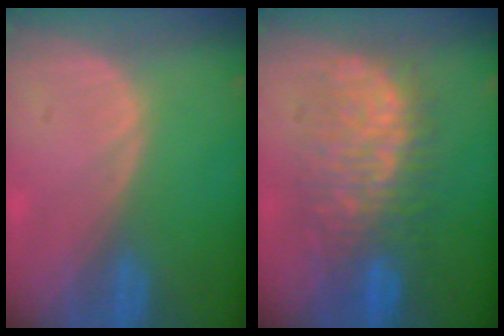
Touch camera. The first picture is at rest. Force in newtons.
{"total": 9.5, "press": 9.5, "slide": 0.7}